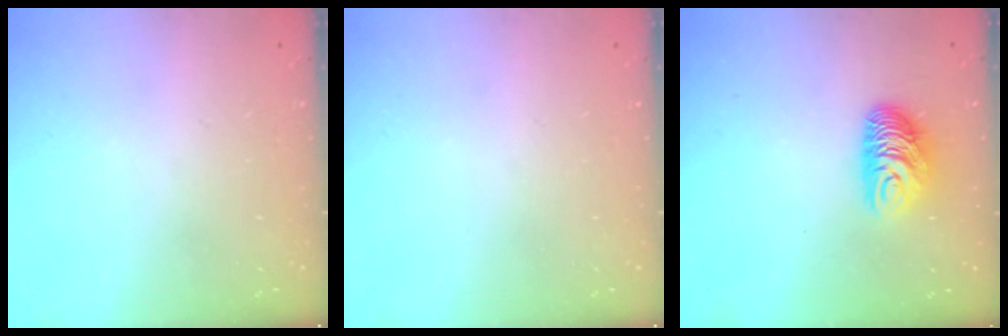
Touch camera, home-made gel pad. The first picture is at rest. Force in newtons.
{"total": 0.0}
{"total": 9.3, "press": 9.2, "slide": 0.7}